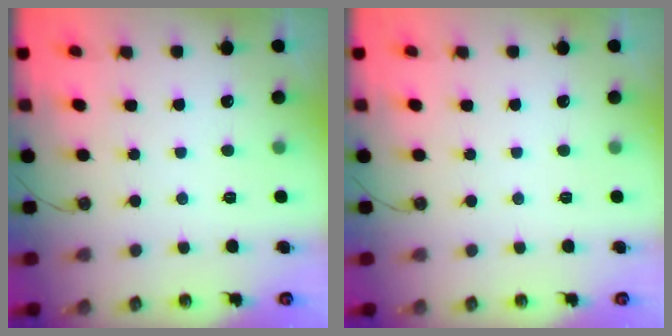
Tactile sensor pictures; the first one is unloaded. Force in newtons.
{"total": 0.0}